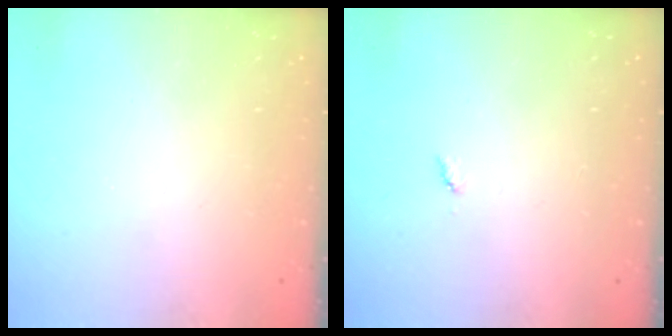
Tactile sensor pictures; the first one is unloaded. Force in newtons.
{"total": 3.9, "press": 3.8, "slide": 0.5}